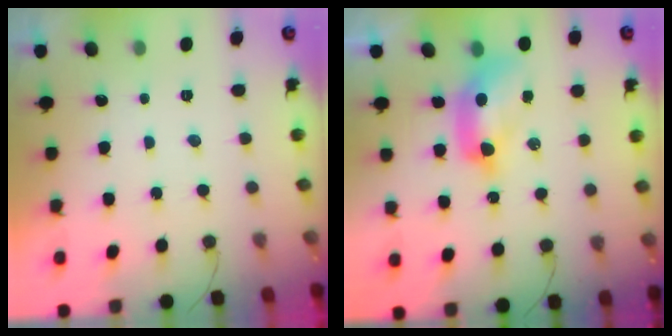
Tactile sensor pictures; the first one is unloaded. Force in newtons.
{"total": 11.1, "press": 11.0, "slide": 1.2}